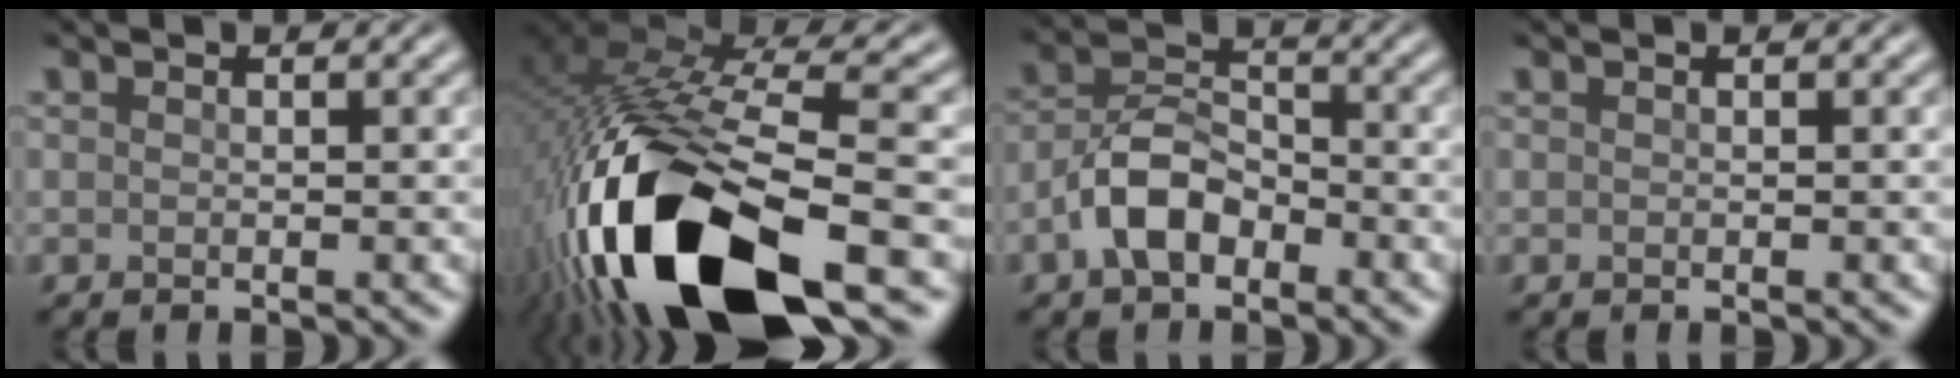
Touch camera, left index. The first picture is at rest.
{"total": 16.9, "force": [-7.1, 6.8, 13.8], "torque": [-0.281, -0.048, -0.098]}
{"total": 4.8, "force": [-2.4, 2.7, 3.2], "torque": [-0.058, 0.012, -0.053]}
{"total": 0.0}